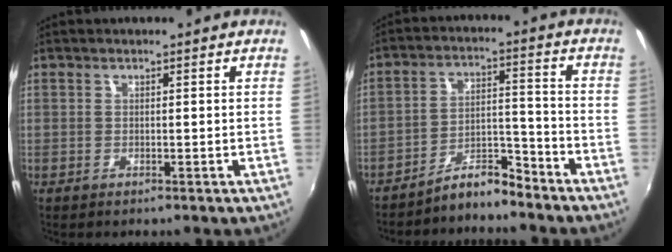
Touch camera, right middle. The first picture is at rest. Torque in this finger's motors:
{"motor_torque": [0.92, -1.22, -0.05, 0.01]}